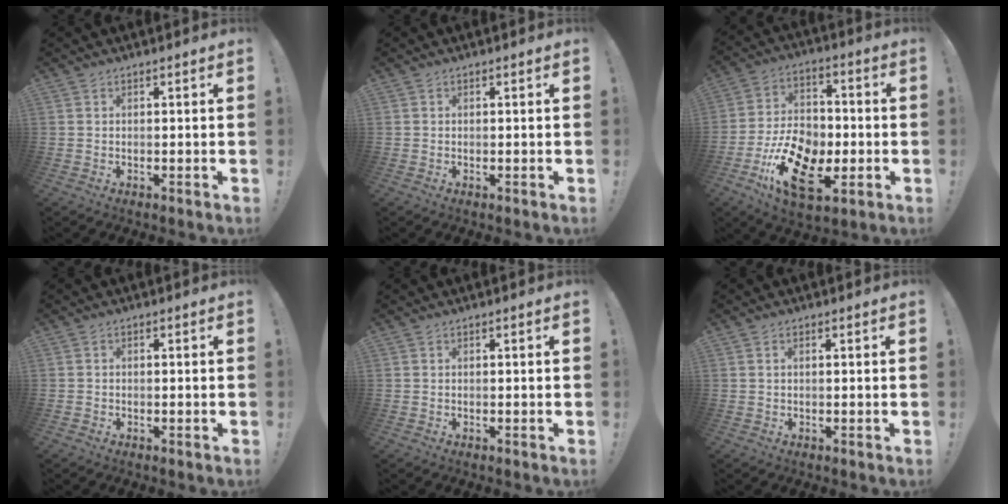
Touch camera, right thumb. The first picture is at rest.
{"total": 0.0}
{"total": 19.7, "force": [-7.9, 11.8, 13.6], "torque": [-0.251, 0.048, -0.126]}
{"total": 0.8, "force": [-0.5, 0.6, 0.3], "torque": [-0.005, 0.003, -0.008]}
{"total": 0.0}
{"total": 0.7, "force": [0.2, 0.2, 0.6], "torque": [-0.006, -0.002, 0.003]}